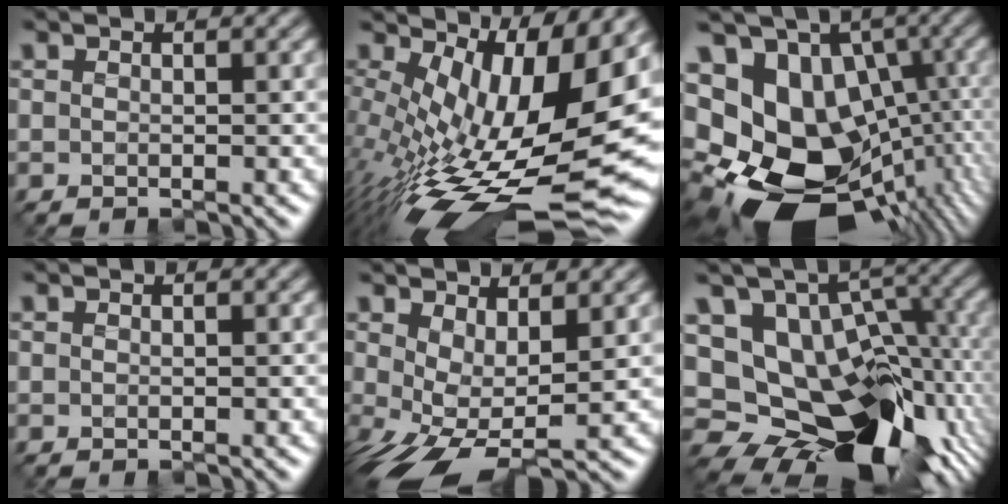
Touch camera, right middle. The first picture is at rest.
{"total": 15.2, "force": [-0.1, 5.5, 14.2], "torque": [-0.221, -0.013, 0.011]}
{"total": 17.8, "force": [-3.0, 13.9, 10.8], "torque": [-0.180, -0.022, -0.013]}
{"total": 0.0}
{"total": 5.8, "force": [-0.4, 2.7, 5.1], "torque": [-0.116, -0.011, 0.001]}
{"total": 15.2, "force": [-2.4, 10.5, 10.6], "torque": [-0.154, -0.006, -0.013]}